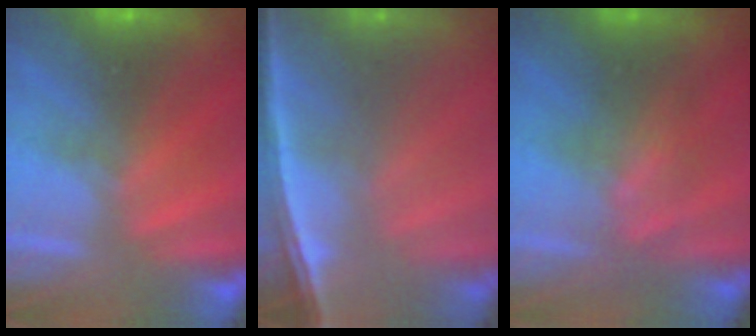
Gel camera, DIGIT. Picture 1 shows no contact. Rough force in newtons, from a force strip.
{"total": 6.9}
{"total": 3.1}